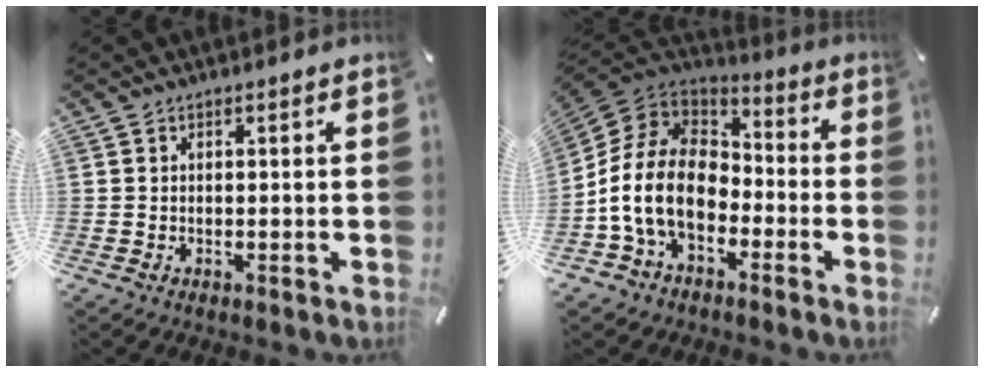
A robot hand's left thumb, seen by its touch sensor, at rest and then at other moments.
{"total": 16.4, "force": [-5.3, 11.4, 10.5], "torque": [-0.233, 0.028, -0.096]}